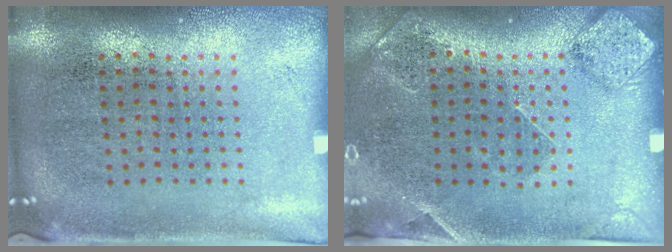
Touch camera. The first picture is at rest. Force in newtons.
{"total": 1.5, "press": 1.4, "slide": 0.6}